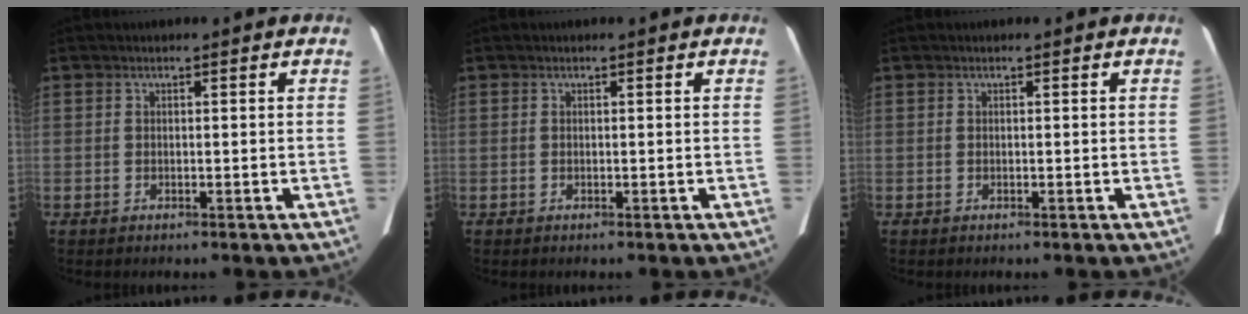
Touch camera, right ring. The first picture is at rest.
{"total": 0.0}
{"total": 0.0}